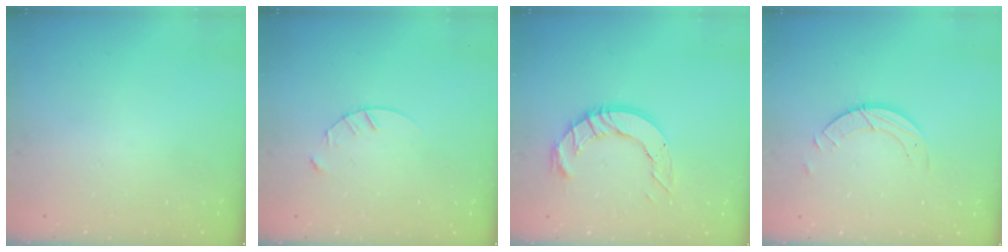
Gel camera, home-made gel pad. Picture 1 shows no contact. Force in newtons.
{"total": 4.1, "press": 4.1, "slide": 0.5}
{"total": 10.6, "press": 10.5, "slide": 0.9}
{"total": 3.9, "press": 3.9, "slide": 0.4}